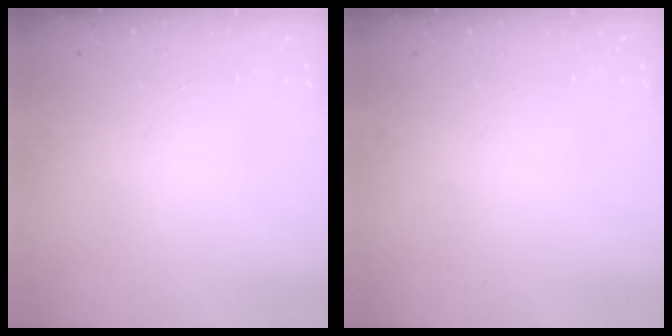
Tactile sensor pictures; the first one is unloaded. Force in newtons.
{"total": 0.0}